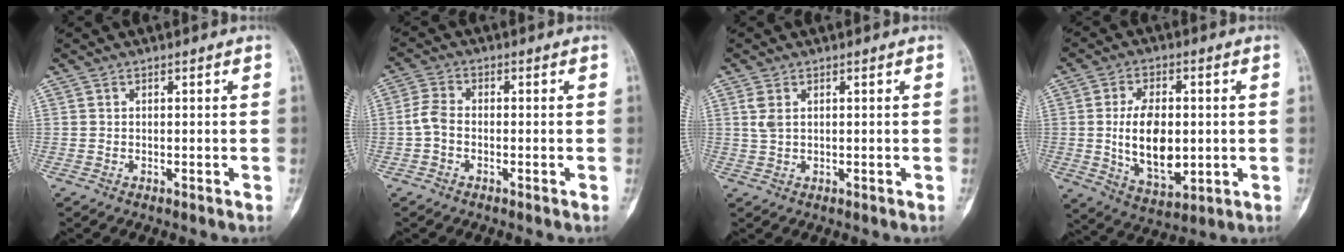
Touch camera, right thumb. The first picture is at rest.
{"total": 3.7, "force": [-1.0, 2.4, 2.6], "torque": [-0.056, 0.011, -0.028]}
{"total": 2.4, "force": [0.9, 1.2, 2.0], "torque": [-0.049, 0.005, 0.024]}
{"total": 13.0, "force": [-0.2, 7.4, 10.6], "torque": [-0.162, -0.012, 0.008]}